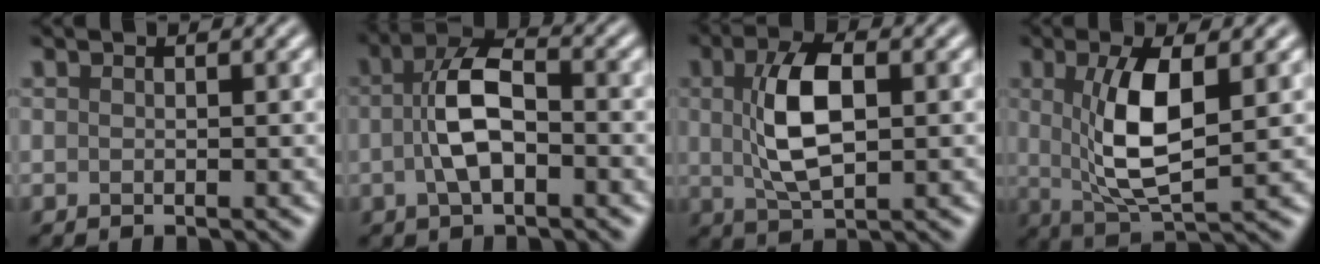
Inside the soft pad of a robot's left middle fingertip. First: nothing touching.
{"total": 5.3, "force": [-0.7, 2.6, 4.6], "torque": [-0.092, 0.008, -0.020]}
{"total": 6.2, "force": [0.9, 2.9, 5.4], "torque": [-0.111, 0.006, 0.017]}
{"total": 6.6, "force": [1.0, 2.3, 6.2], "torque": [-0.124, -0.005, 0.023]}